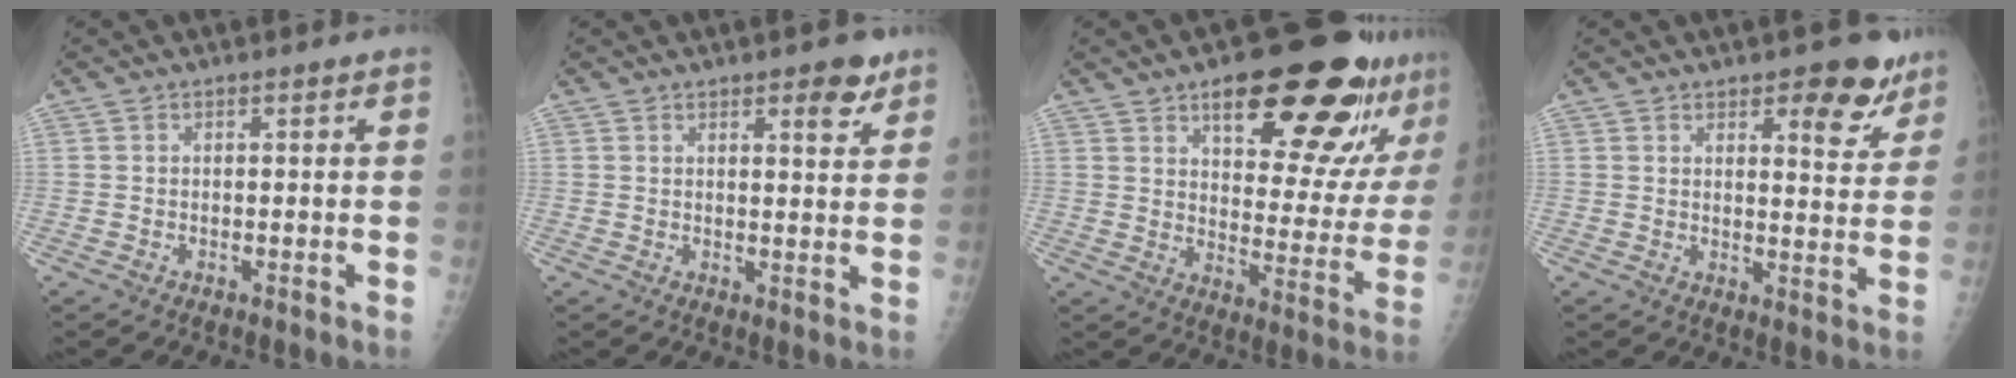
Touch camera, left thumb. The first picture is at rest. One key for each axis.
{"total": 4.7, "fx": 3.0, "fy": 1.8, "fz": 3.2, "tx": -0.026, "ty": -0.017, "tz": 0.037}
{"total": 24.2, "fx": 15.3, "fy": 8.7, "fz": 16.6, "tx": -0.182, "ty": -0.064, "tz": 0.218}
{"total": 8.8, "fx": 5.7, "fy": 3.7, "fz": 5.6, "tx": -0.035, "ty": -0.033, "tz": 0.074}